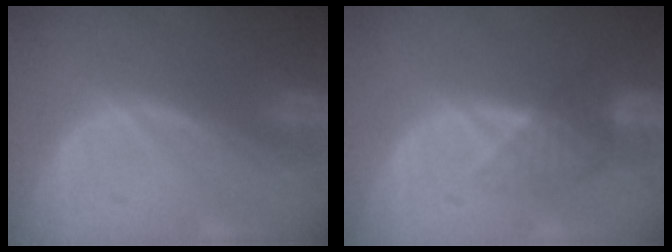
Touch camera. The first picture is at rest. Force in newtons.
{"total": 4.0, "press": 3.7, "slide": 1.6}